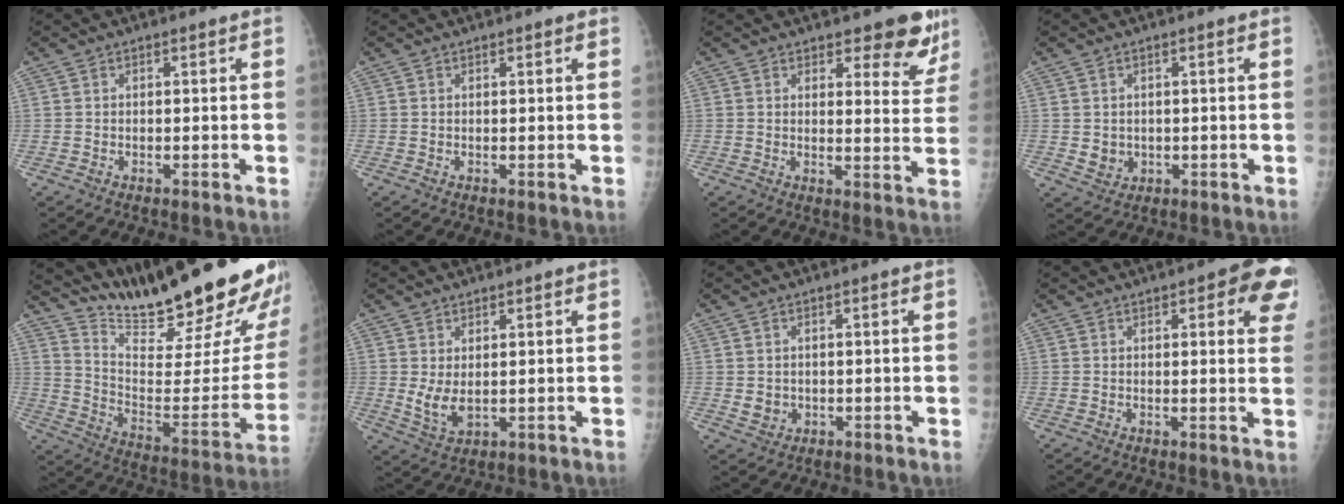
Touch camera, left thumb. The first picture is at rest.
{"total": 0.8, "force": [0.5, 0.2, 0.6], "torque": [-0.006, 0.000, 0.006]}
{"total": 8.0, "force": [5.9, 3.3, 4.4], "torque": [-0.014, -0.040, 0.069]}
{"total": 3.0, "force": [0.0, 2.7, 1.2], "torque": [-0.012, -0.003, 0.012]}
{"total": 31.3, "force": [25.6, 5.1, 17.3], "torque": [-0.238, -0.162, 0.371]}
{"total": 5.0, "force": [1.4, 2.5, 4.1], "torque": [-0.070, -0.015, 0.035]}
{"total": 2.6, "force": [0.0, 2.3, 1.1], "torque": [-0.010, -0.001, 0.009]}
{"total": 9.9, "force": [4.3, 3.2, 8.3], "torque": [-0.064, -0.008, 0.042]}